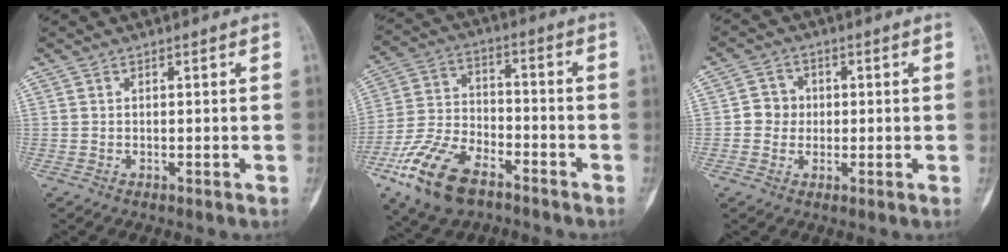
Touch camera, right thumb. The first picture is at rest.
{"total": 15.5, "force": [-9.0, 7.9, 9.8], "torque": [-0.193, 0.038, -0.172]}
{"total": 4.2, "force": [-0.1, 4.0, 1.2], "torque": [0.007, 0.010, -0.007]}